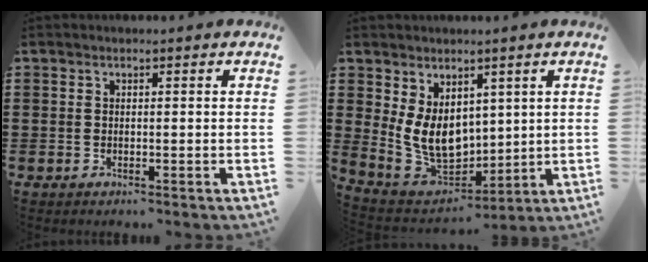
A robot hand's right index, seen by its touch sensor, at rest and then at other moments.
{"total": 8.4, "force": [2.0, 6.3, 5.2], "torque": [-0.130, -0.006, 0.040]}